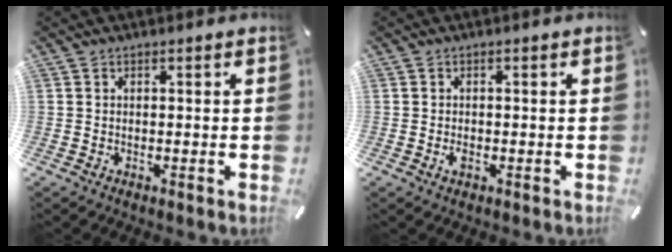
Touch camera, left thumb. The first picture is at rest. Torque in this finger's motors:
{"motor_torque": [-0.01, 0.01, 0.06, 0.08, 0.00]}